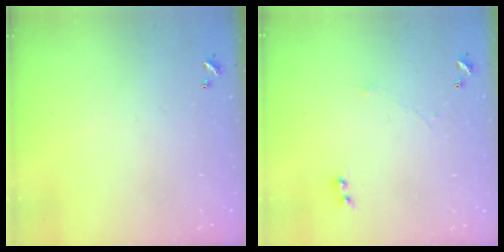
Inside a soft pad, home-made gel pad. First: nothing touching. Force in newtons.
{"total": 0.0}